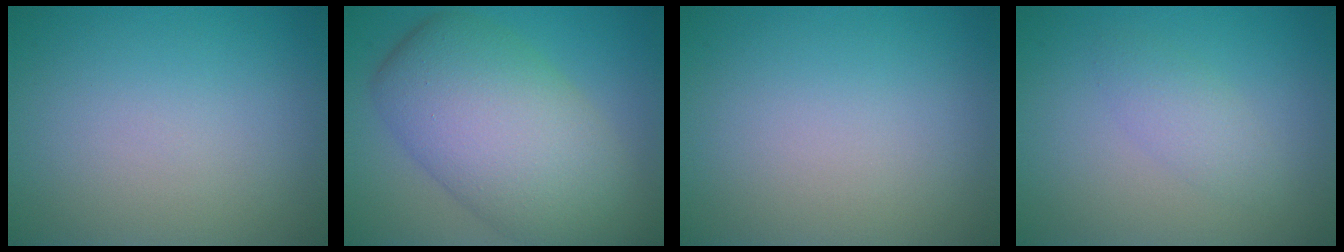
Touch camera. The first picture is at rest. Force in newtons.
{"total": 10.8, "press": 10.8, "slide": 0.4}
{"total": 0.0}
{"total": 1.8, "press": 1.8, "slide": 0.2}